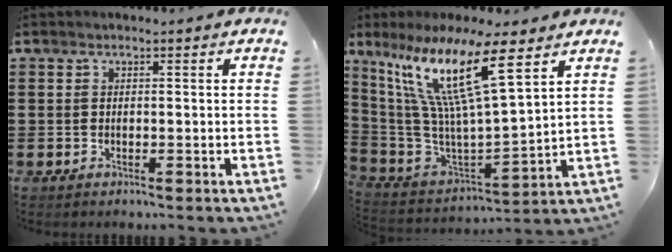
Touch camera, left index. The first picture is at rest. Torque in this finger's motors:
{"motor_torque": [2.14, 0.00, 1.05, 0.21]}